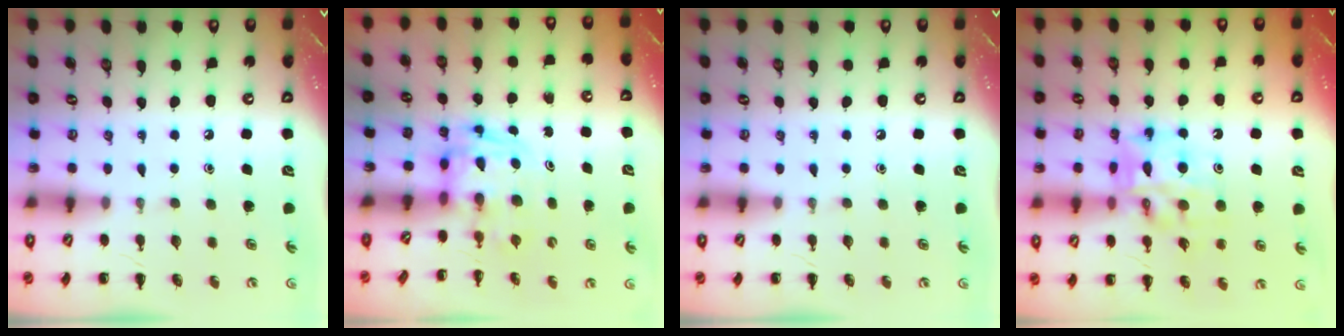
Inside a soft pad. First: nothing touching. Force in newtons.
{"total": 2.9, "press": 2.9, "slide": 0.5}
{"total": 0.0}
{"total": 13.6, "press": 13.0, "slide": 3.8}